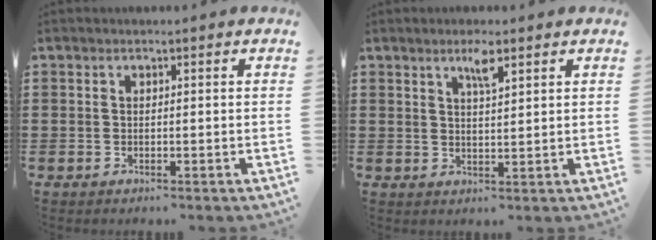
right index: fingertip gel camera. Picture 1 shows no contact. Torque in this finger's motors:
{"motor_torque": [0.31, -0.11, 0.13, 0.07]}